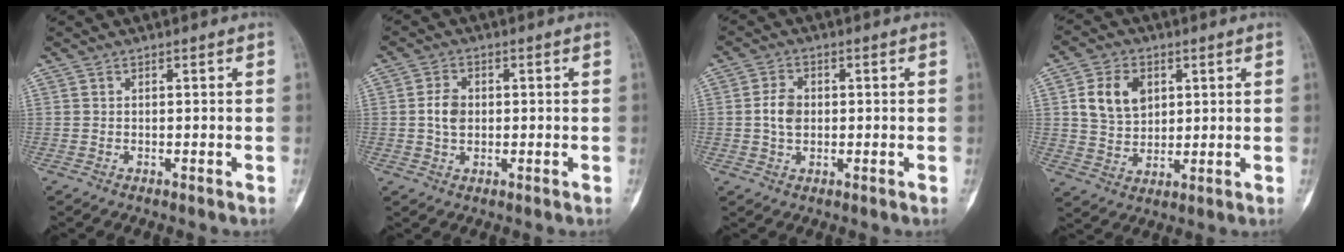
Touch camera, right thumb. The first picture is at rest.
{"total": 4.4, "force": [0.2, 3.1, 3.0], "torque": [-0.051, 0.004, 0.002]}
{"total": 4.6, "force": [0.1, 3.3, 3.3], "torque": [-0.056, 0.006, 0.000]}
{"total": 9.4, "force": [2.9, 7.0, 5.6], "torque": [-0.081, -0.009, 0.057]}